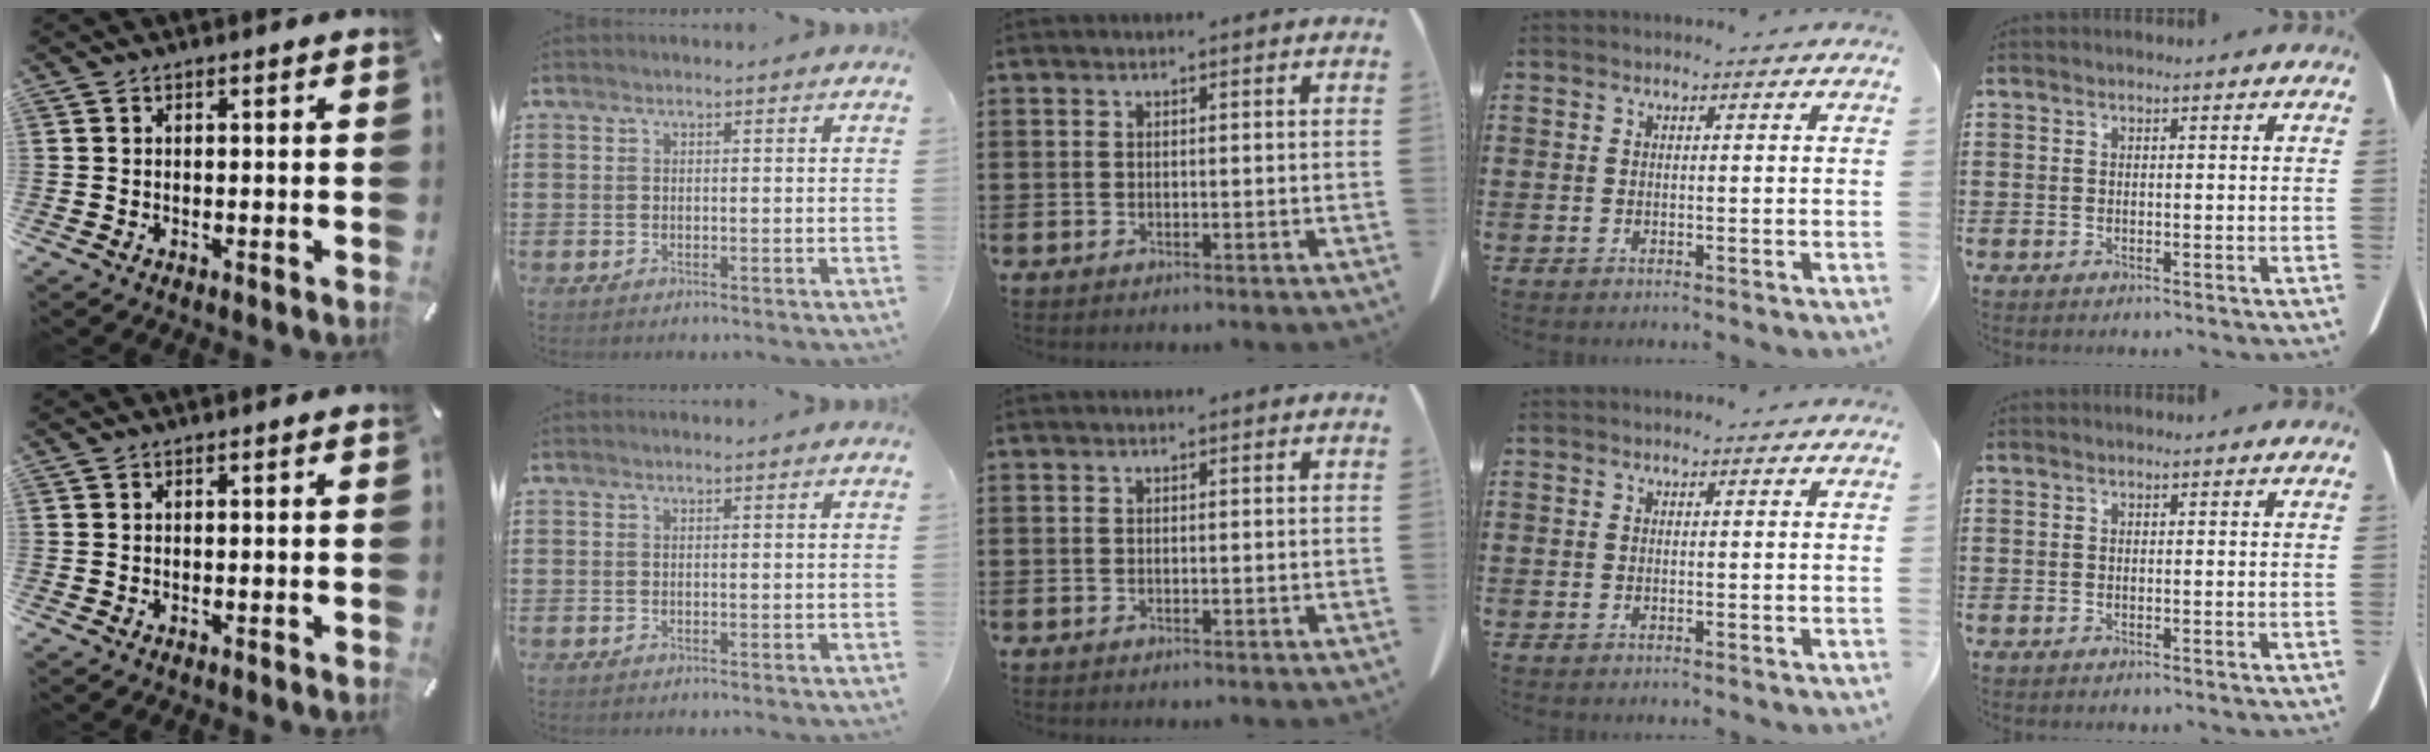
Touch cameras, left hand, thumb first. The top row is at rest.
{}